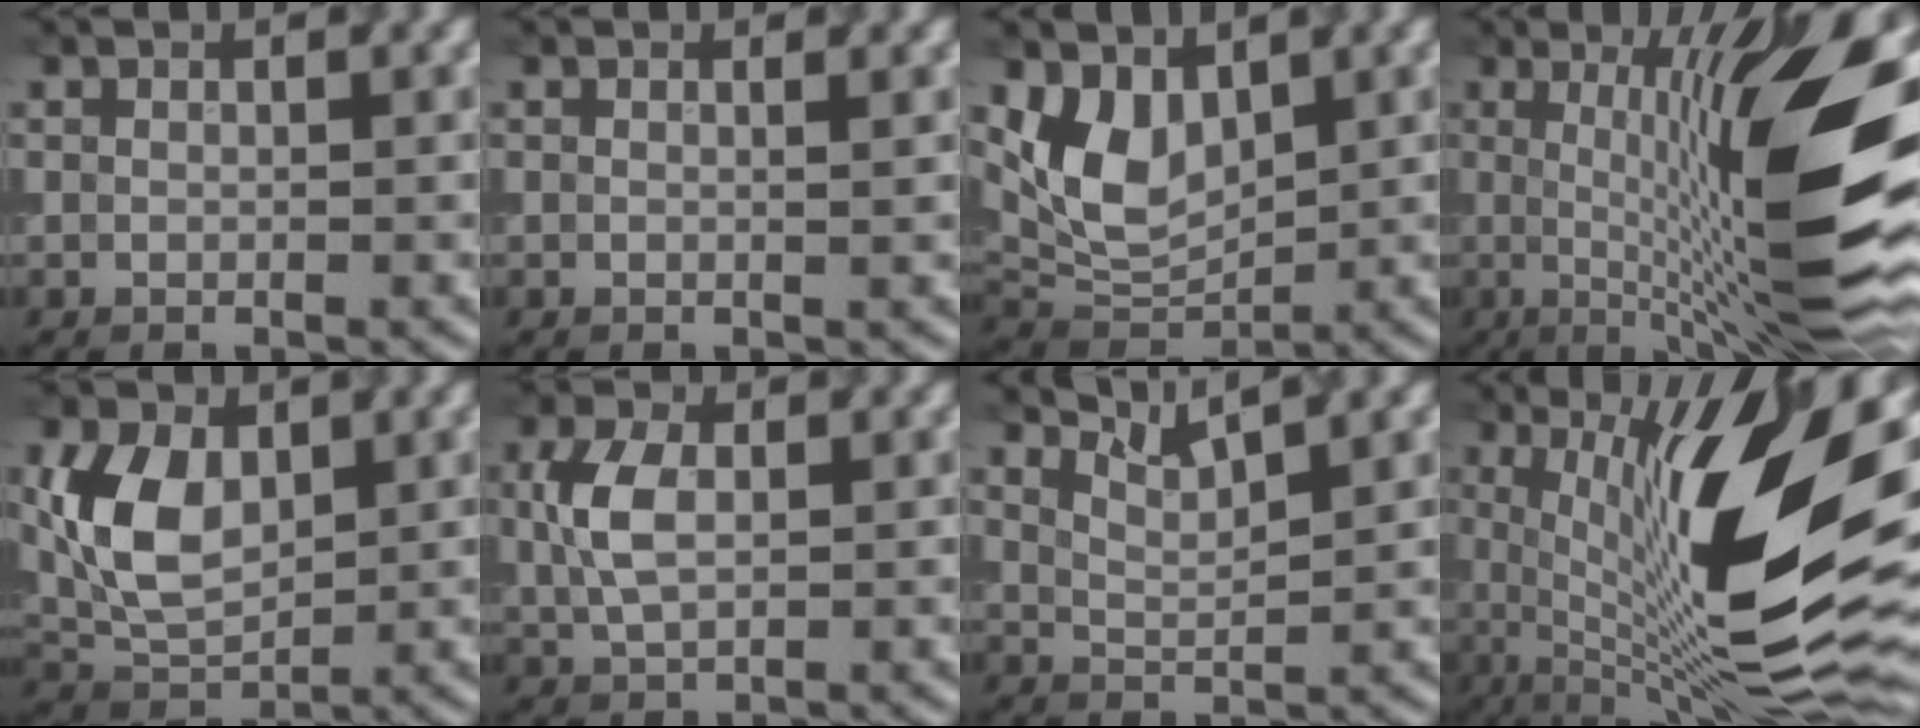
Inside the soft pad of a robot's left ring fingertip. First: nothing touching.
{"total": 1.0, "force": [0.3, 0.5, 0.8], "torque": [-0.003, -0.001, -0.005]}
{"total": 5.4, "force": [1.8, 3.5, 3.7], "torque": [-0.082, -0.011, 0.040]}
{"total": 16.1, "force": [-0.6, 3.7, 15.7], "torque": [-0.200, 0.021, -0.015]}
{"total": 6.8, "force": [1.1, 4.4, 5.1], "torque": [-0.114, 0.004, 0.023]}
{"total": 4.2, "force": [0.4, 2.6, 3.3], "torque": [-0.085, 0.005, 0.010]}
{"total": 2.9, "force": [2.5, 0.5, 1.5], "torque": [-0.028, 0.004, 0.051]}
{"total": 17.3, "force": [2.3, 5.2, 16.3], "torque": [-0.264, 0.004, 0.032]}